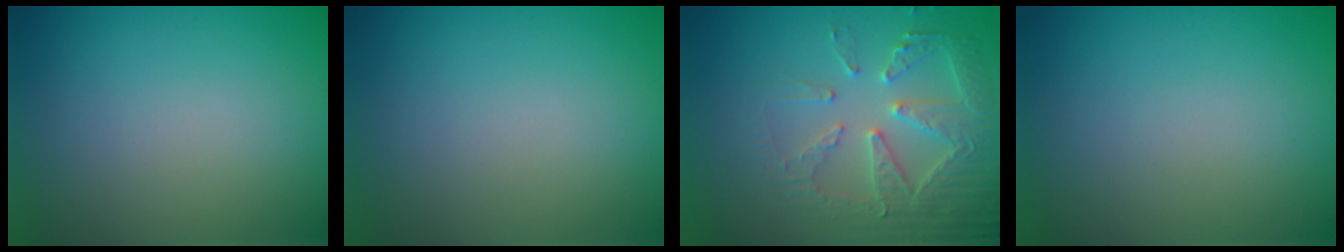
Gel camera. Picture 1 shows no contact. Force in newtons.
{"total": 0.0}
{"total": 4.5, "press": 4.5, "slide": 0.3}
{"total": 0.0}